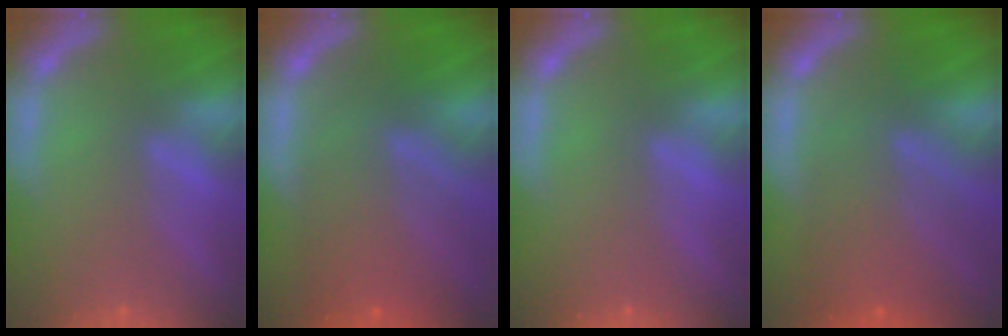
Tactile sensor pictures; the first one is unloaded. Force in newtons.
{"total": 8.6}
{"total": 0.0}
{"total": 7.5}